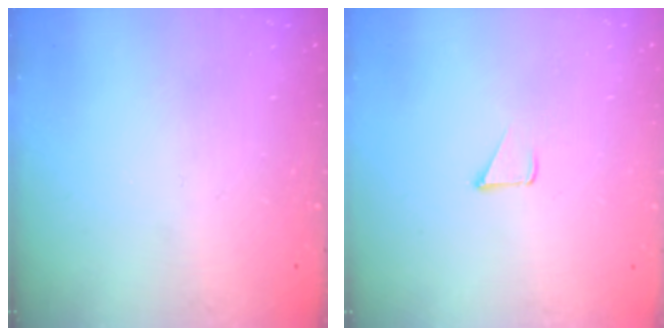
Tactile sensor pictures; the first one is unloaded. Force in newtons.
{"total": 1.8, "press": 1.7, "slide": 0.1}